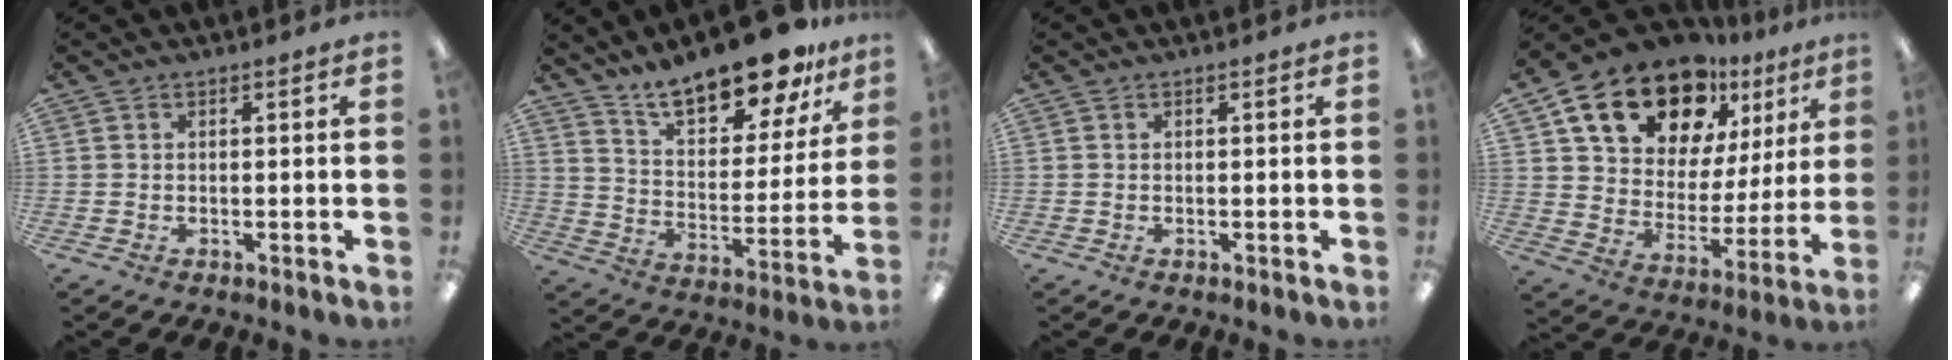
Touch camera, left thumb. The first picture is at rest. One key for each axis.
{"total": 18.2, "fx": 15.6, "fy": 5.7, "fz": 7.6, "tx": -0.129, "ty": -0.109, "tz": 0.272}
{"total": 0.0}
{"total": 19.7, "fx": 13.7, "fy": 10.7, "fz": 9.1, "tx": -0.170, "ty": -0.075, "tz": 0.250}